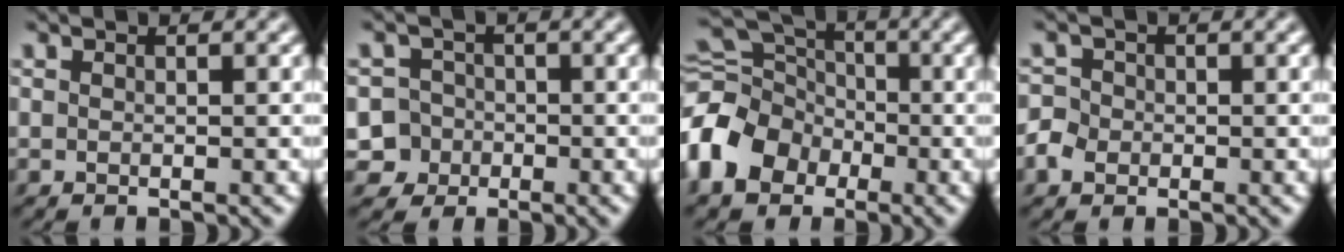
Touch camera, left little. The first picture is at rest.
{"total": 6.2, "force": [-2.9, 5.5, 0.7], "torque": [-0.005, -0.002, -0.075]}
{"total": 9.1, "force": [-3.4, 6.9, 5.0], "torque": [-0.123, 0.001, -0.079]}
{"total": 2.3, "force": [-0.8, 2.0, 0.7], "torque": [-0.004, 0.003, -0.017]}